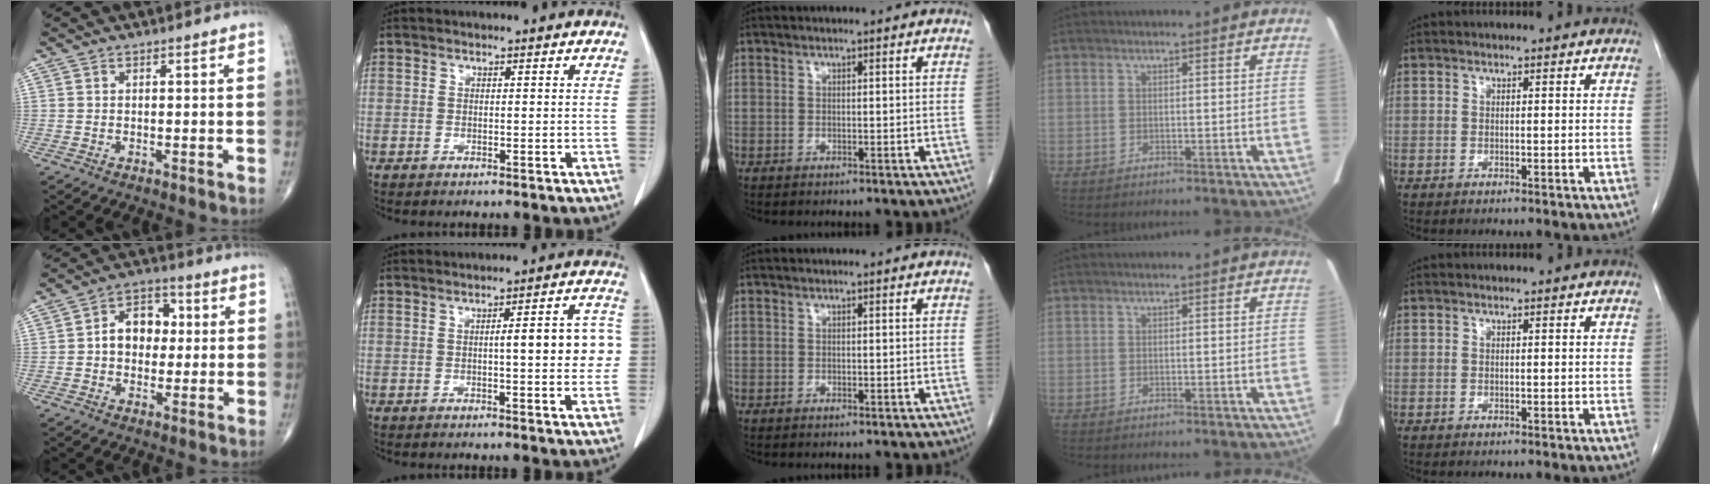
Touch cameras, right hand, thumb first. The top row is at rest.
{"thumb": {"total": 9.3, "force": [0.6, 6.9, 6.2], "torque": [-0.063, 0.023, 0.002]}, "index": {"total": 8.3, "force": [0.1, 1.8, 8.1], "torque": [-0.099, 0.022, 0.000]}}